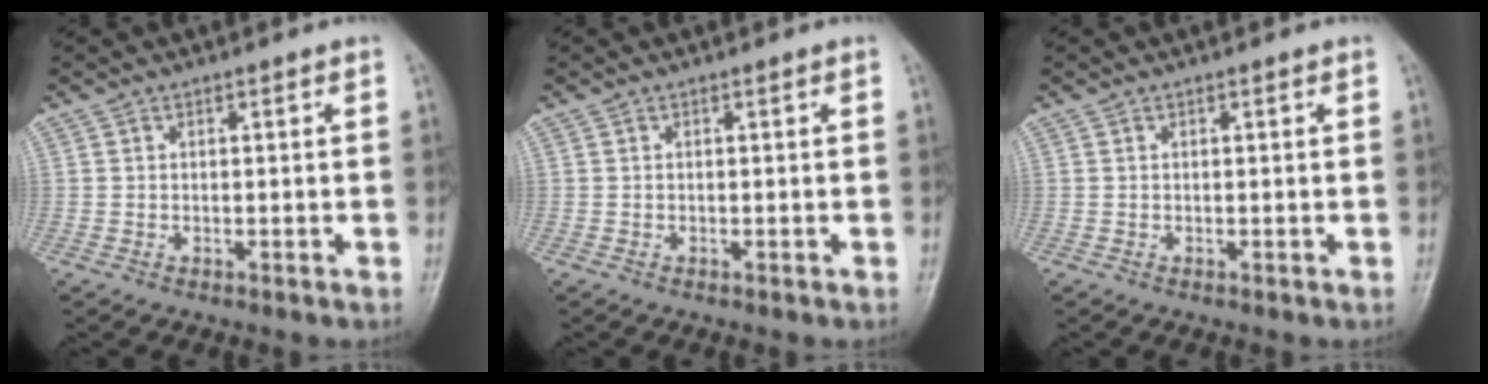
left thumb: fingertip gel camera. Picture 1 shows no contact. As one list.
[{"total": 0.0}, {"total": 0.0}]